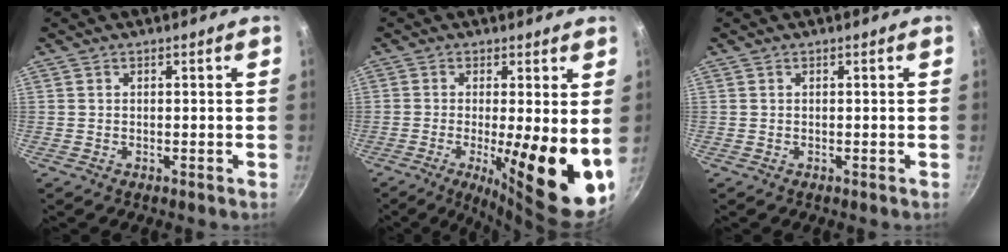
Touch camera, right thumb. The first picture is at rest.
{"total": 16.1, "force": [-2.0, 4.0, 15.4], "torque": [-0.209, -0.025, -0.026]}
{"total": 0.0}